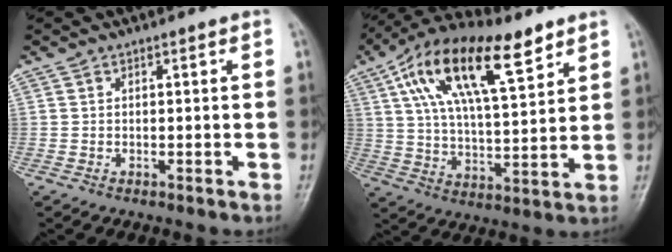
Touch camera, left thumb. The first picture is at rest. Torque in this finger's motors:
{"motor_torque": [0.99, 0.99, 1.50, -1.27, 0.32]}